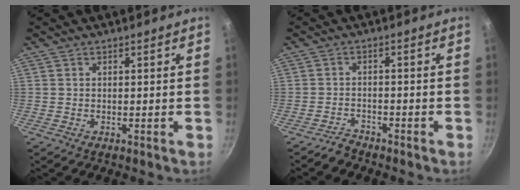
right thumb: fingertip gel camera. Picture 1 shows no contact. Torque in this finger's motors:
{"motor_torque": [0.28, -0.15, 0.06, -0.42, -0.03]}